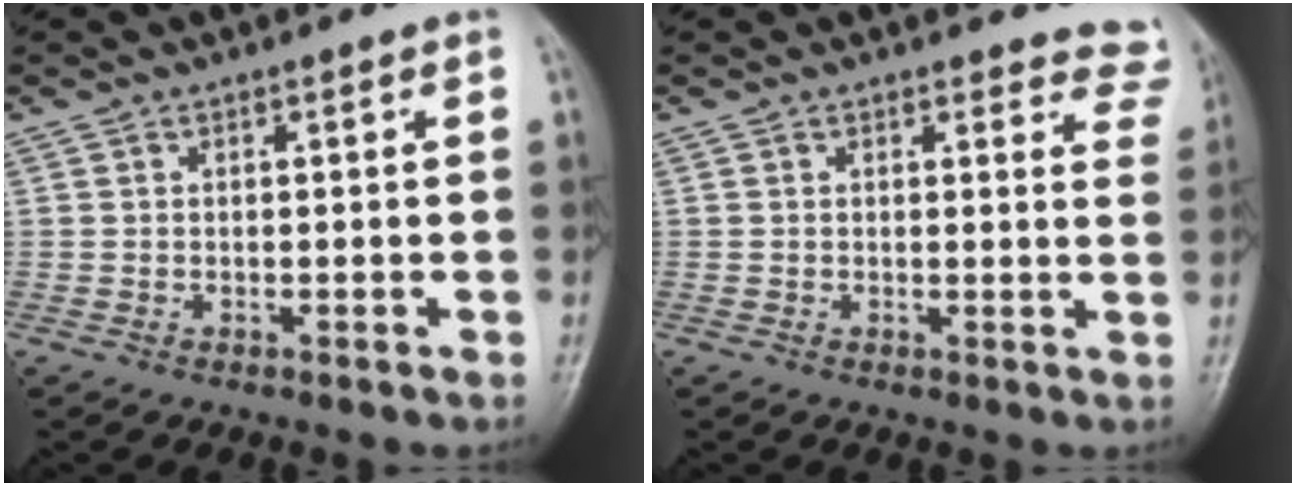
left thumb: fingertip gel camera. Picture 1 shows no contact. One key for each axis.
{"total": 6.5, "fx": 6.1, "fy": 2.2, "fz": 0.5, "tx": 0.046, "ty": -0.028, "tz": 0.034}